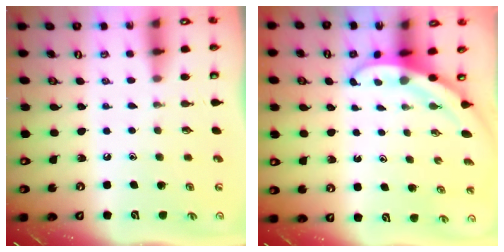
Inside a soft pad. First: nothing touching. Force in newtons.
{"total": 3.5, "press": 3.5, "slide": 0.1}